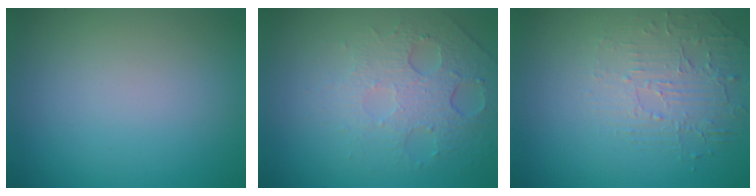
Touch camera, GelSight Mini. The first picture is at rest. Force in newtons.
{"total": 5.0, "press": 3.3, "slide": 3.8}
{"total": 2.1, "press": 1.3, "slide": 1.7}